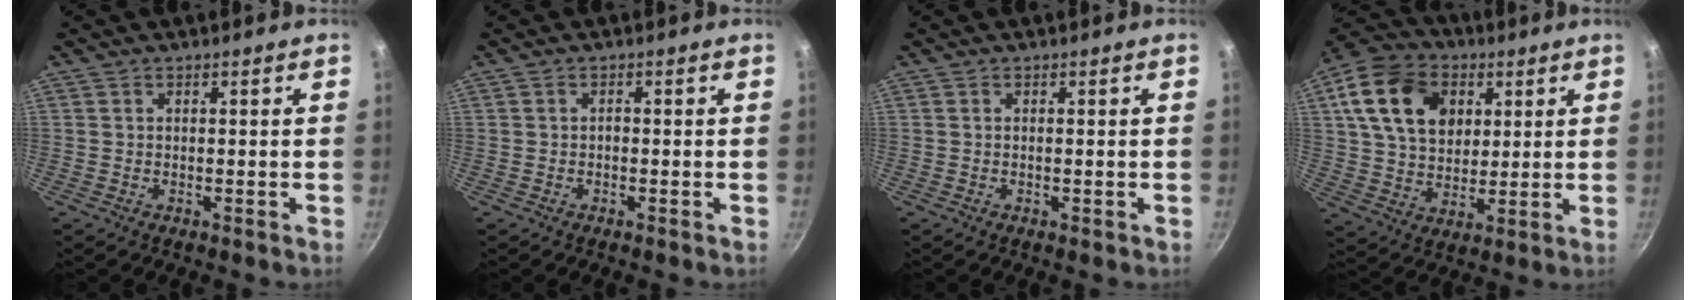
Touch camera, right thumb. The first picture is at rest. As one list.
[{"total": 0.8, "force": [-0.3, 0.5, 0.5], "torque": [-0.008, 0.005, -0.006]}, {"total": 0.5, "force": [-0.1, 0.0, 0.5], "torque": [-0.007, 0.001, -0.003]}, {"total": 18.2, "force": [5.9, 13.4, 10.9], "torque": [-0.169, -0.001, 0.097]}]